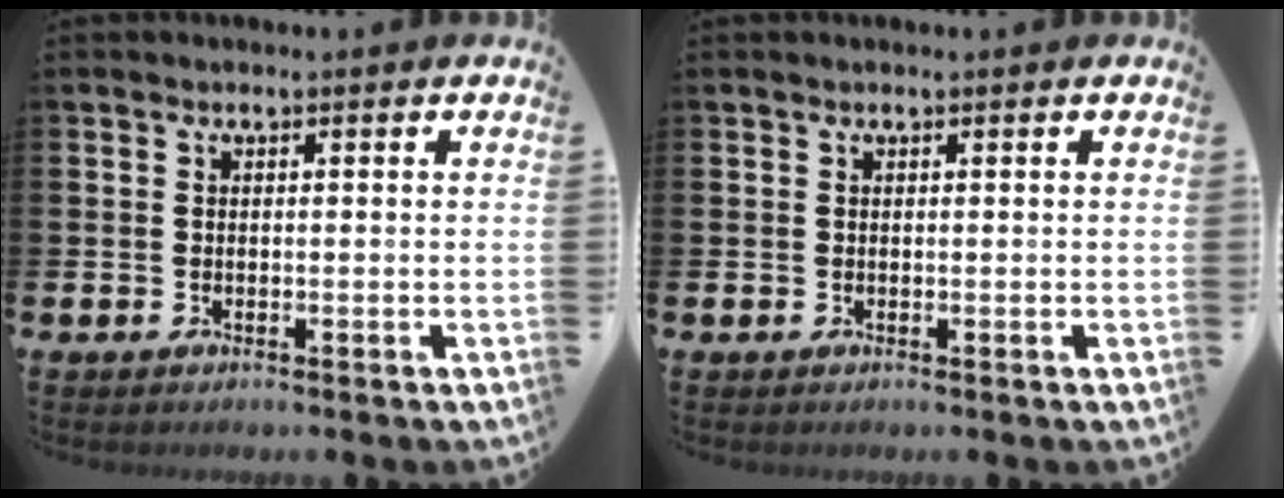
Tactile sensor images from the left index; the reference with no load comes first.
{"total": 0.0}